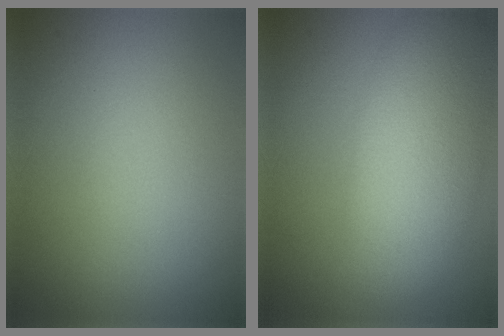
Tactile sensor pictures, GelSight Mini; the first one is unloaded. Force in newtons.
{"total": 7.3, "press": 7.3, "slide": 0.1}